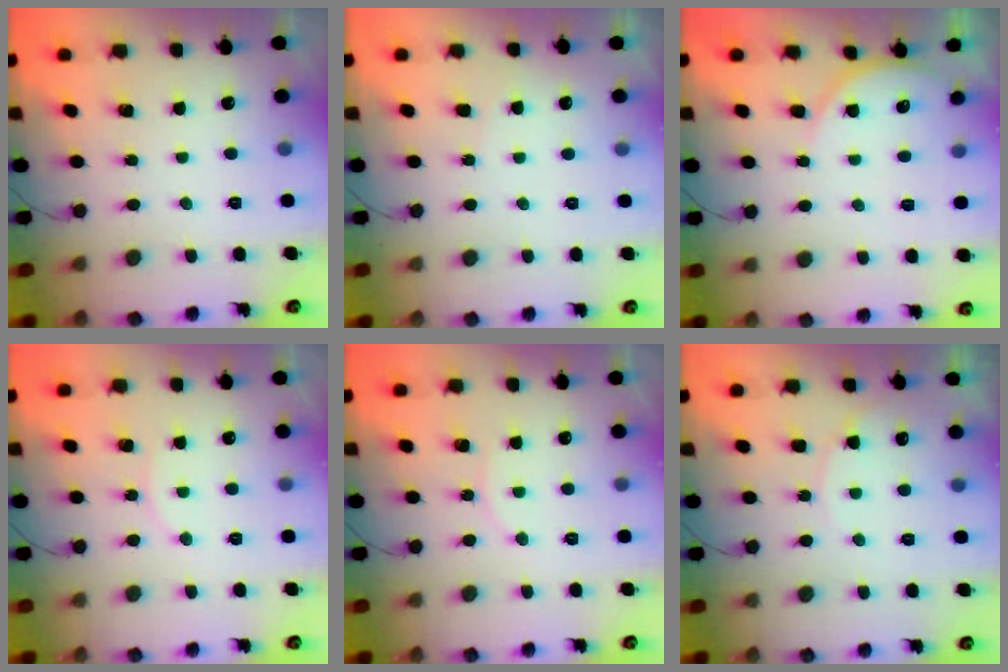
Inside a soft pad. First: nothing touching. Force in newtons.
{"total": 4.2, "press": 4.2, "slide": 0.3}
{"total": 5.8, "press": 5.8, "slide": 0.7}
{"total": 5.4, "press": 5.4, "slide": 0.1}
{"total": 5.4, "press": 5.4, "slide": 0.1}
{"total": 6.4, "press": 6.4, "slide": 0.6}